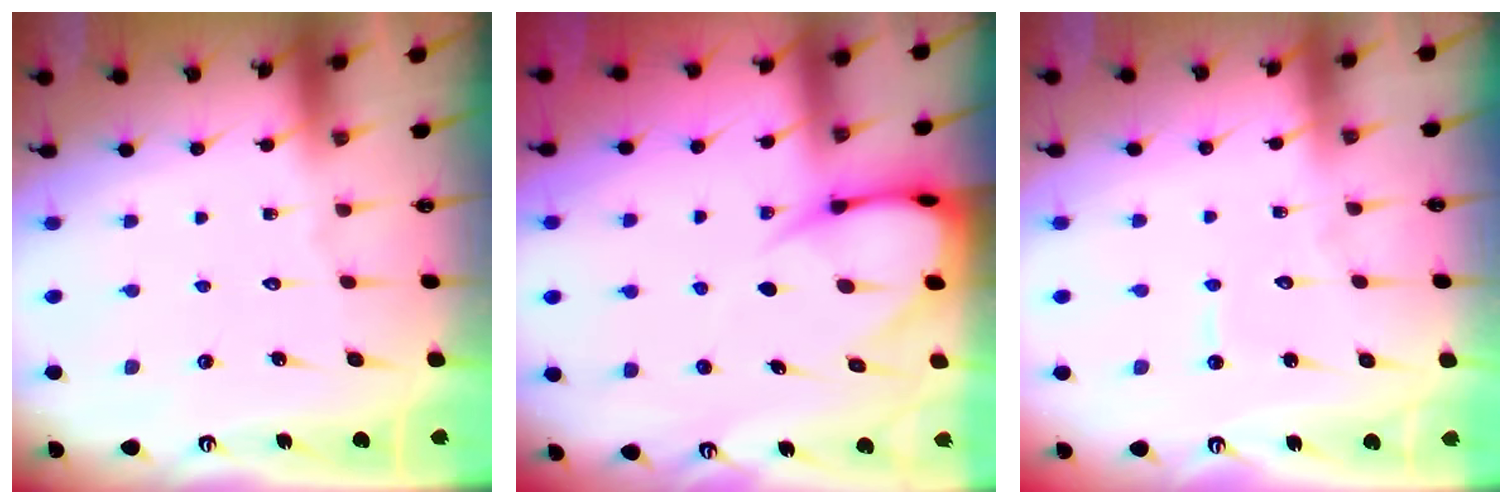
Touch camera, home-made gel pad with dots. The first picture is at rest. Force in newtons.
{"total": 7.4, "press": 7.3, "slide": 0.8}
{"total": 4.9, "press": 4.8, "slide": 0.4}